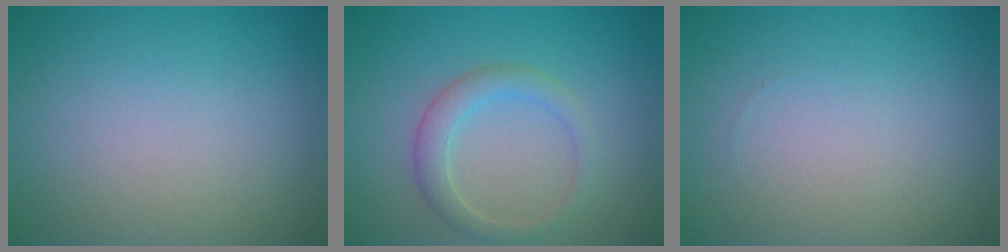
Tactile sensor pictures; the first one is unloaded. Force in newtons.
{"total": 2.5, "press": 2.5, "slide": 0.0}
{"total": 0.0}